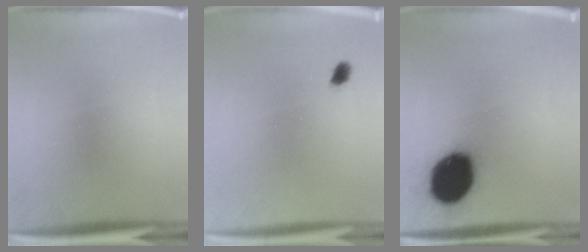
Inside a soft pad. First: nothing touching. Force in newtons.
{"total": 1.4}
{"total": 19.7}